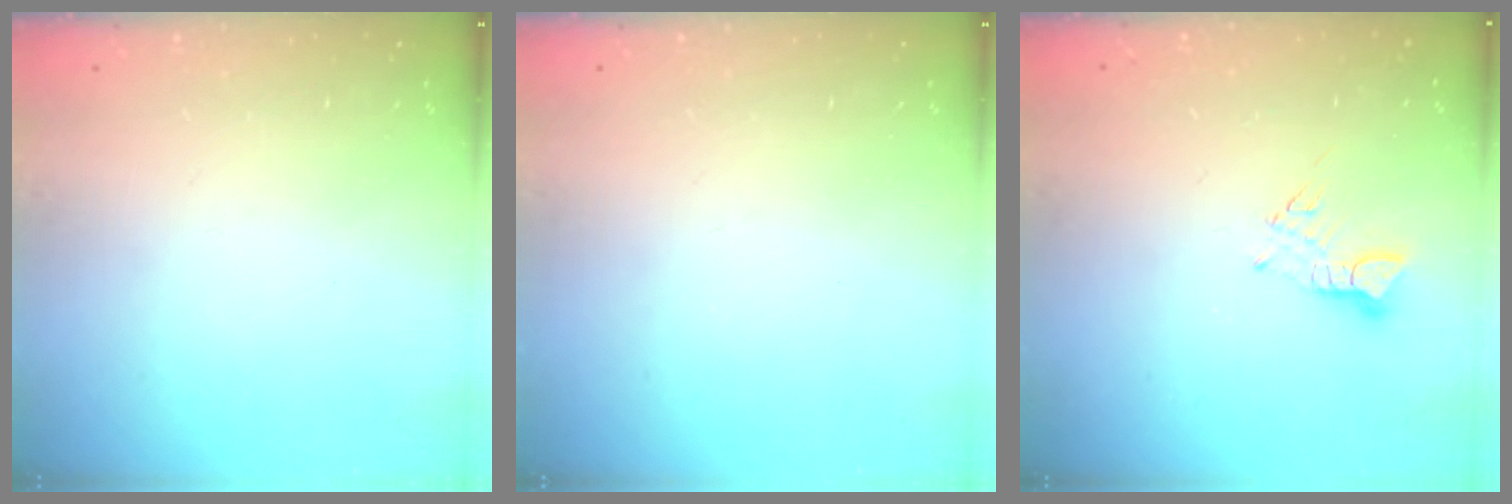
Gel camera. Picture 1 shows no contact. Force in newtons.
{"total": 0.0}
{"total": 2.5, "press": 2.5, "slide": 0.3}